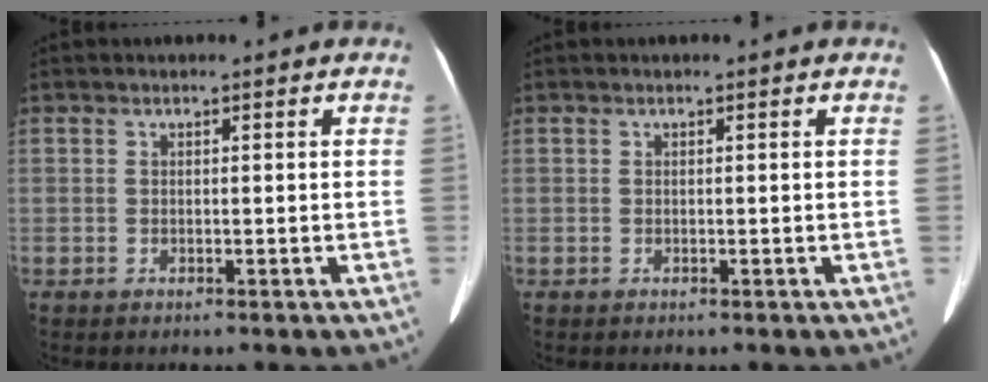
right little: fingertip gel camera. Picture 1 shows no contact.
{"total": 0.0}